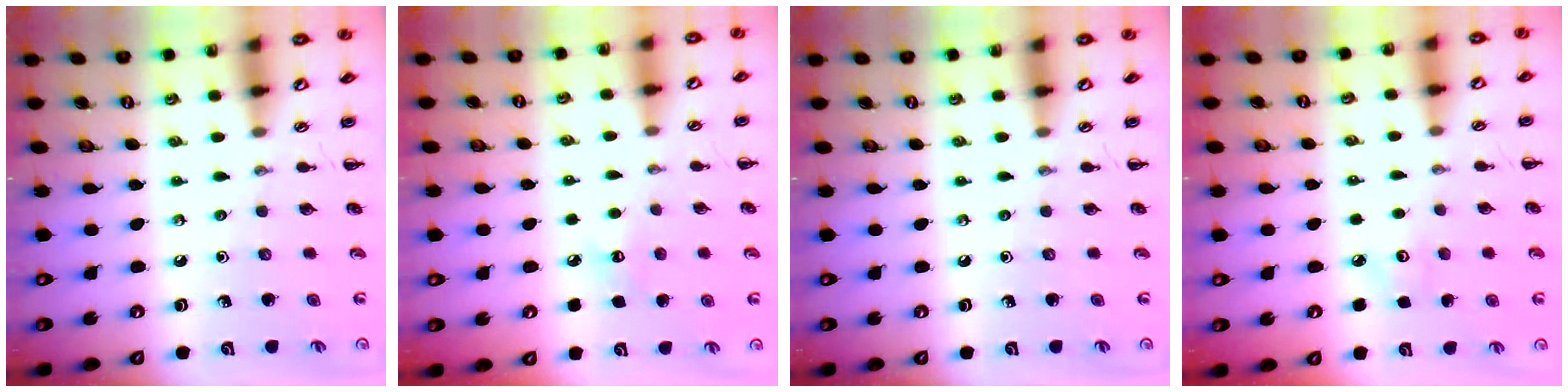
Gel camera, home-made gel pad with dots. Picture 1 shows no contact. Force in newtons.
{"total": 5.2, "press": 5.1, "slide": 1.3}
{"total": 0.0}
{"total": 2.7, "press": 2.6, "slide": 0.7}